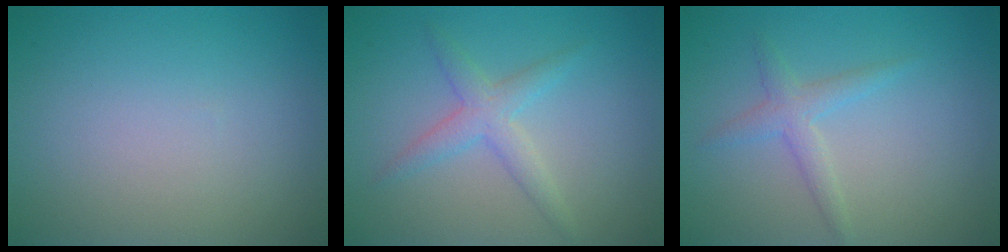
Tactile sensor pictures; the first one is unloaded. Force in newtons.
{"total": 2.5, "press": 2.5, "slide": 0.1}
{"total": 1.9, "press": 1.9, "slide": 0.1}